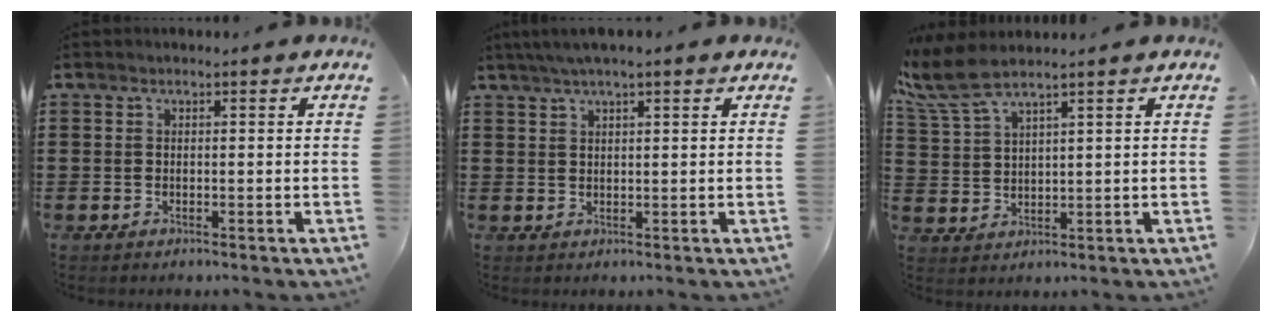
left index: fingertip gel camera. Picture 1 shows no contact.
{"total": 2.9, "force": [2.0, 0.2, 2.1], "torque": [-0.042, 0.007, 0.035]}
{"total": 6.2, "force": [4.7, 1.1, 3.9], "torque": [-0.107, -0.018, 0.079]}